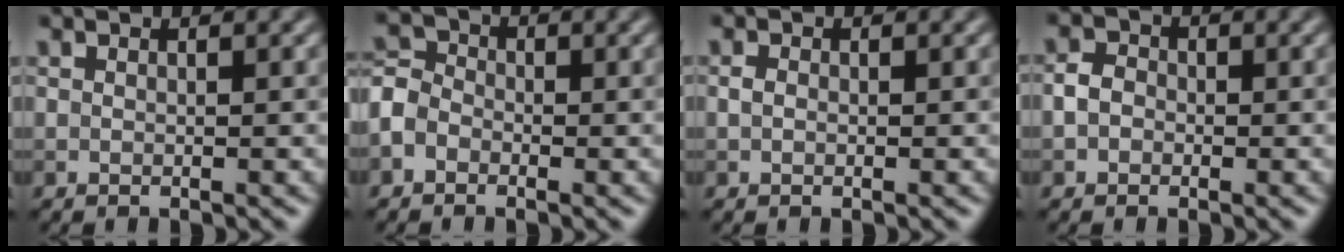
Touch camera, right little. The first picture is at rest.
{"total": 2.9, "force": [-1.3, 2.3, 1.2], "torque": [-0.028, 0.006, -0.037]}
{"total": 0.7, "force": [0.0, 0.5, 0.5], "torque": [-0.012, 0.000, -0.001]}
{"total": 1.8, "force": [-0.5, 1.5, 0.8], "torque": [-0.012, 0.001, -0.016]}